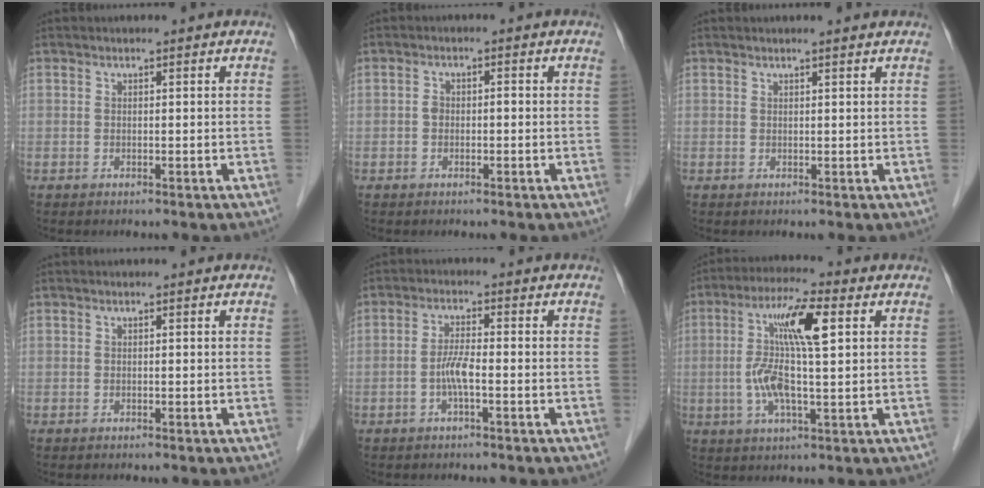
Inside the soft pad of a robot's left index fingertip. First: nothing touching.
{"total": 1.4, "force": [-0.3, 1.0, 0.9], "torque": [-0.021, 0.012, -0.005]}
{"total": 1.1, "force": [1.0, -0.1, 0.5], "torque": [-0.014, 0.004, 0.016]}
{"total": 0.0}
{"total": 3.3, "force": [-1.1, 0.4, 3.1], "torque": [-0.071, 0.004, -0.024]}
{"total": 11.0, "force": [1.7, 1.4, 10.7], "torque": [-0.214, 0.012, 0.028]}